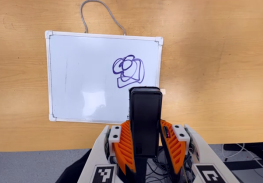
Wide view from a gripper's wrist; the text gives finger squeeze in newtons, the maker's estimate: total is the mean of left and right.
{"total": 4.9, "left": 3.2, "right": 6.6}